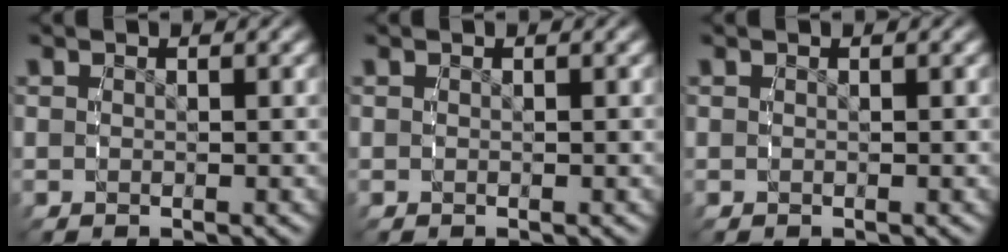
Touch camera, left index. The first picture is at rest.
{"total": 0.0}
{"total": 0.0}